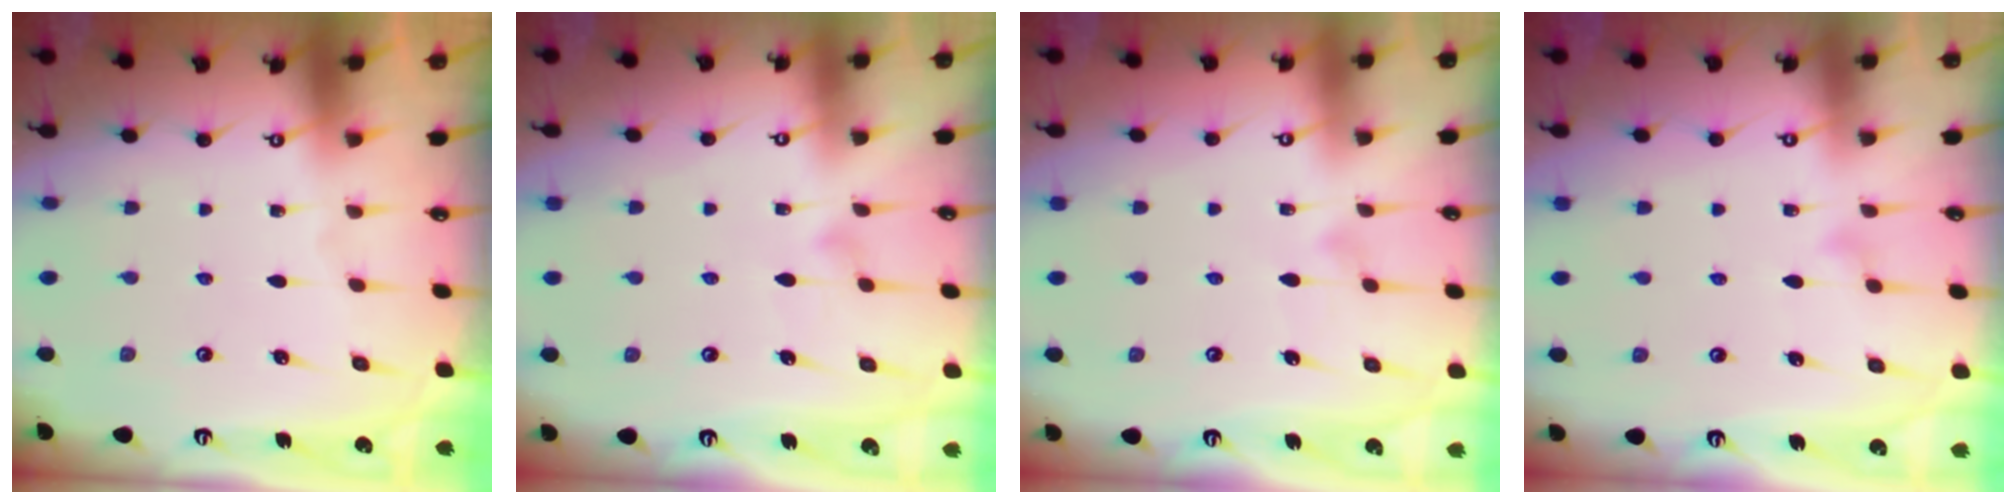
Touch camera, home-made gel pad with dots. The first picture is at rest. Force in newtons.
{"total": 6.4, "press": 6.4, "slide": 0.4}
{"total": 7.2, "press": 7.2, "slide": 0.3}
{"total": 7.3, "press": 7.2, "slide": 0.7}